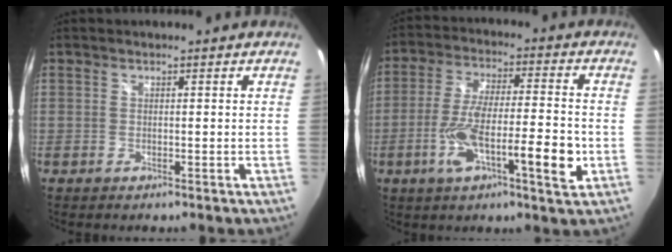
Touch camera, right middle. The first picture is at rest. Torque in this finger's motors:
{"motor_torque": [2.14, 0.00, 0.84, 0.21]}